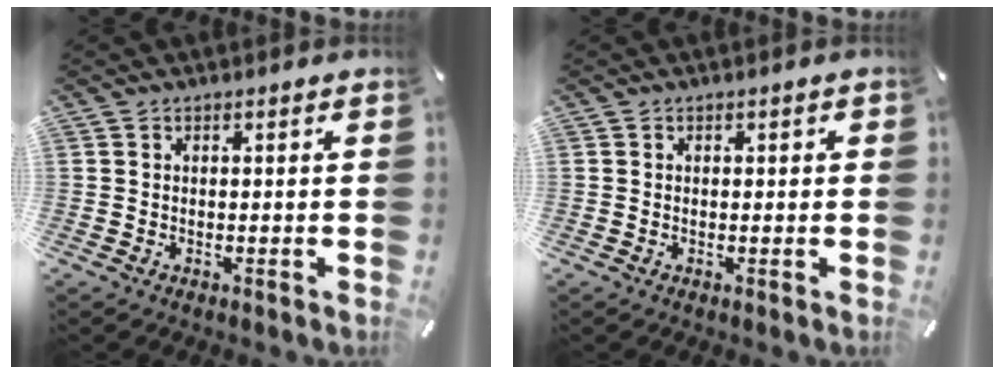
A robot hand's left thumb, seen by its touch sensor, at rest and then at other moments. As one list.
[{"total": 0.6, "force": [-0.1, 0.5, 0.4], "torque": [-0.008, 0.001, -0.003]}]